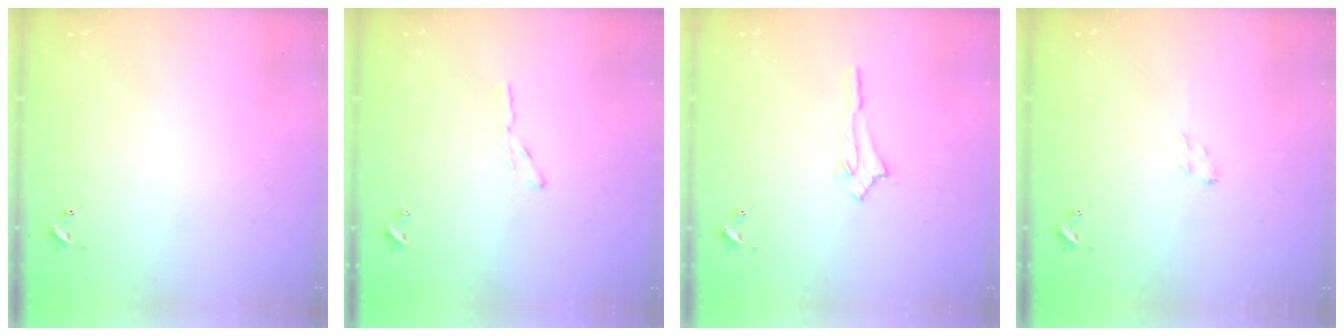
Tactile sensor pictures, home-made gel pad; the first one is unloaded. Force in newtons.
{"total": 3.7, "press": 3.7, "slide": 0.3}
{"total": 2.8, "press": 2.8, "slide": 0.4}
{"total": 3.9, "press": 3.9, "slide": 0.5}